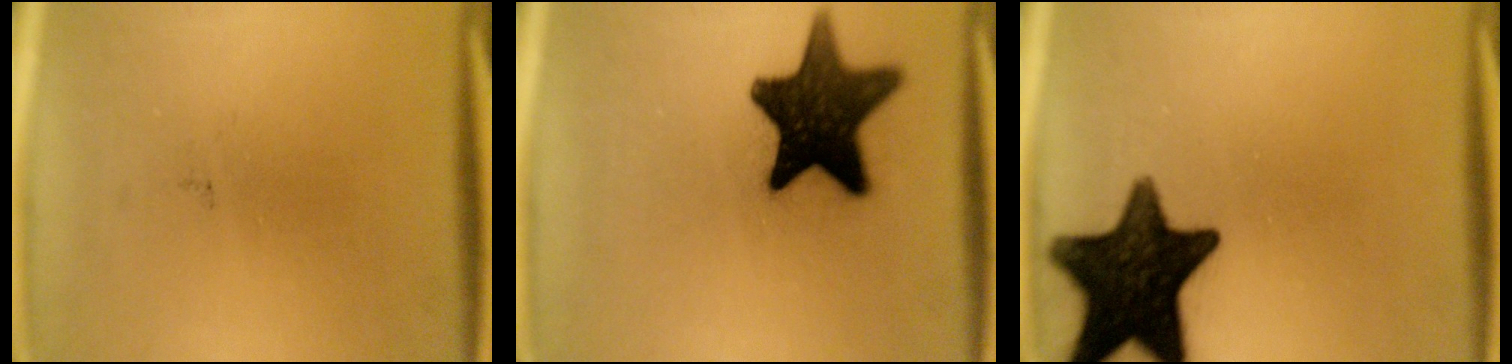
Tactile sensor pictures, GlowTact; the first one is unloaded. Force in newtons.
{"total": 15.8}
{"total": 16.8}